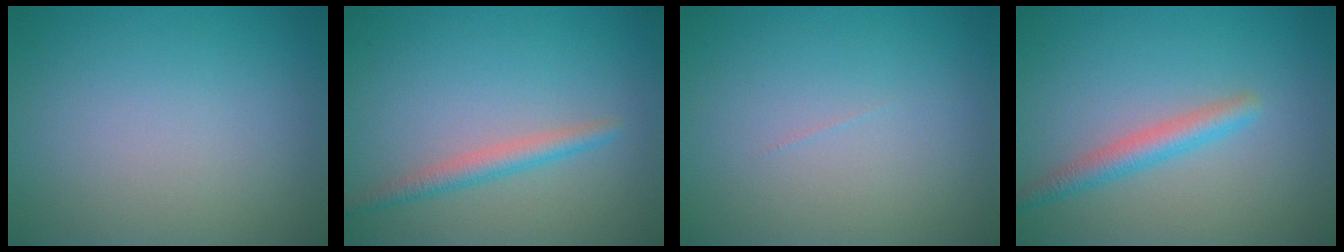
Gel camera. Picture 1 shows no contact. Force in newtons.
{"total": 2.1, "press": 2.1, "slide": 0.1}
{"total": 0.0}
{"total": 2.5, "press": 2.5, "slide": 0.1}